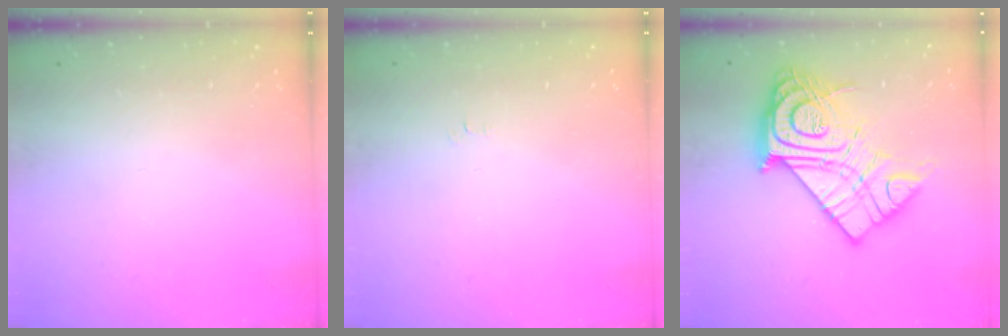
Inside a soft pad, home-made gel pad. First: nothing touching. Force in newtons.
{"total": 2.5, "press": 2.5, "slide": 0.3}
{"total": 24.3, "press": 24.1, "slide": 2.4}